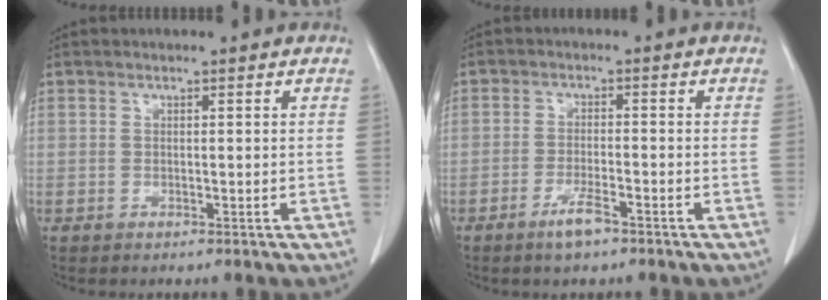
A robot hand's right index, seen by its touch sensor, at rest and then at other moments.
{"total": 3.7, "force": [-2.5, 0.6, 2.6], "torque": [-0.054, -0.004, -0.043]}